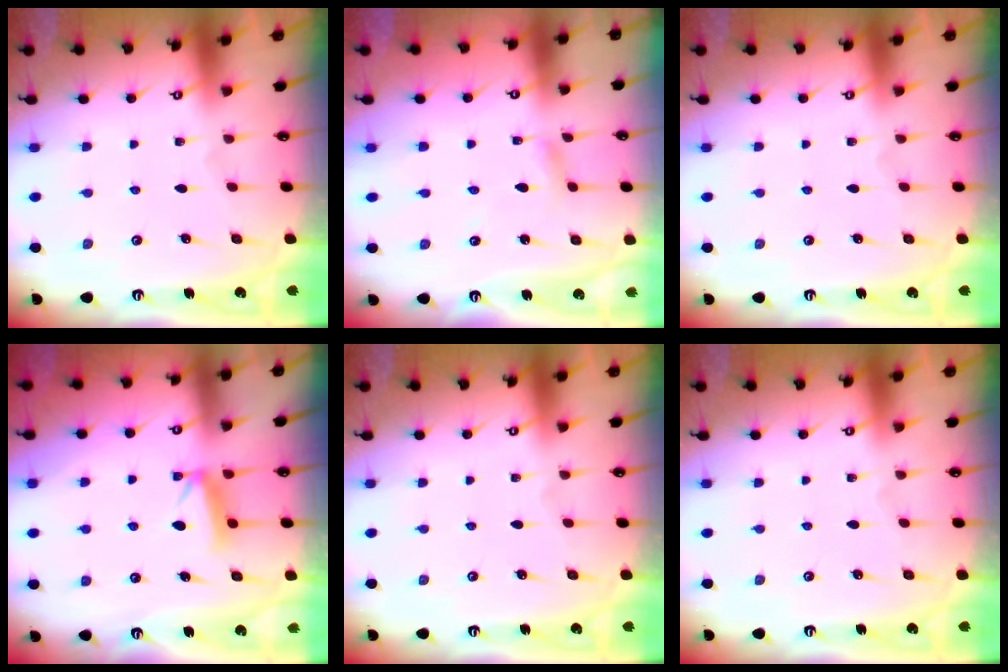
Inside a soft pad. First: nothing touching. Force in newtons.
{"total": 2.8, "press": 2.8, "slide": 0.4}
{"total": 0.0}
{"total": 6.3, "press": 6.2, "slide": 0.8}
{"total": 0.0}
{"total": 0.0}